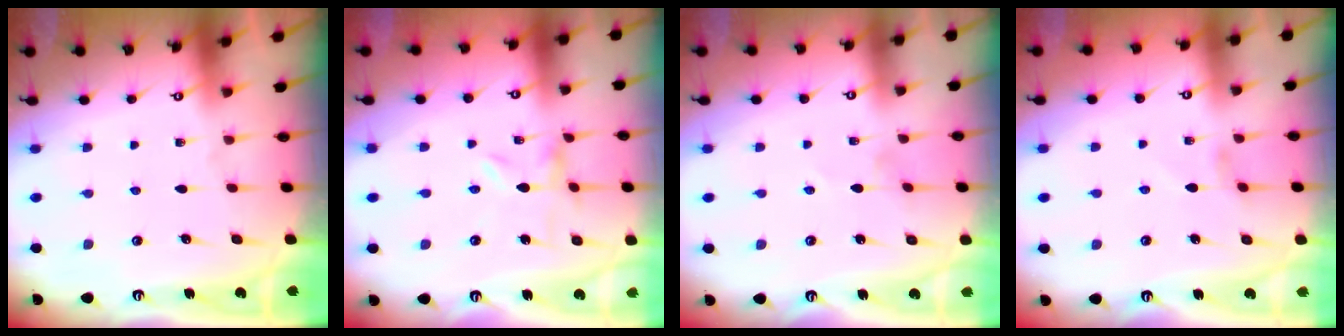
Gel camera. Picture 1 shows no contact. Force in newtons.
{"total": 0.0}
{"total": 0.0}
{"total": 1.7, "press": 1.7, "slide": 0.3}